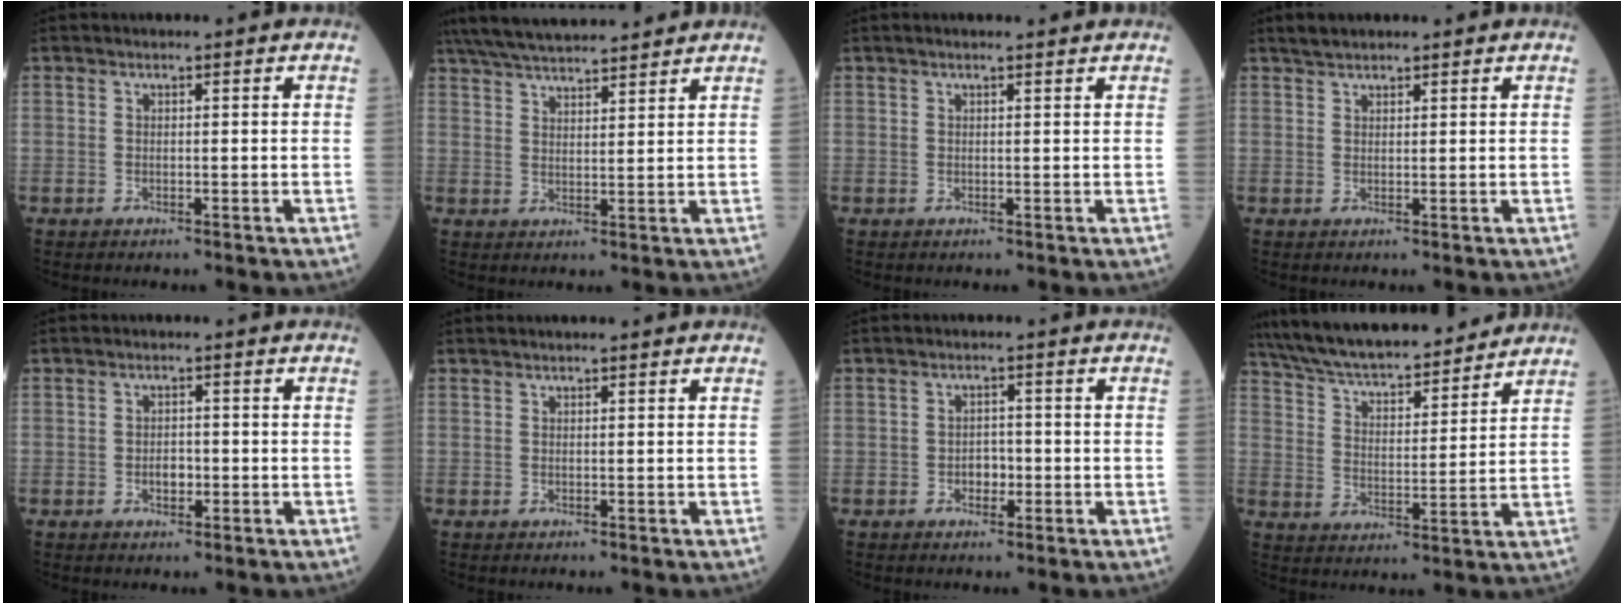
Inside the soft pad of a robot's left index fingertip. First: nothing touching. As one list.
[{"total": 13.9, "force": [12.6, 2.0, 5.7], "torque": [-0.105, 0.037, 0.201]}, {"total": 2.5, "force": [2.2, 0.0, 1.2], "torque": [-0.017, 0.015, 0.028]}, {"total": 2.6, "force": [2.3, 0.7, 0.9], "torque": [-0.018, 0.018, 0.040]}, {"total": 2.0, "force": [-0.6, 1.2, 1.4], "torque": [-0.022, 0.003, -0.007]}, {"total": 1.8, "force": [1.5, 0.2, 1.0], "torque": [-0.011, 0.021, 0.022]}, {"total": 2.3, "force": [-0.7, 1.6, 1.5], "torque": [-0.018, 0.006, -0.011]}, {"total": 19.6, "force": [17.5, 3.4, 8.0], "torque": [-0.139, 0.020, 0.277]}]